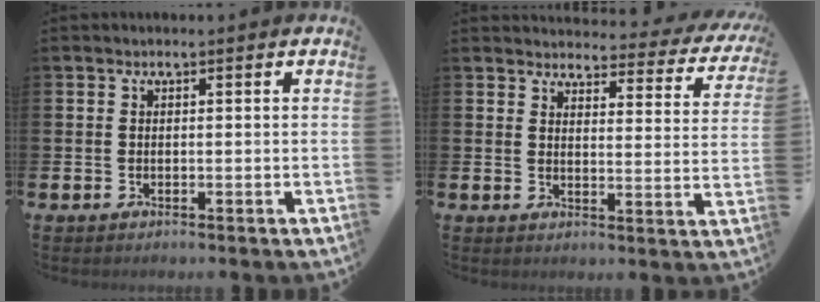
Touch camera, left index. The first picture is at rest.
{"total": 2.8, "force": [2.6, 1.0, 0.5], "torque": [-0.012, -0.030, 0.035]}